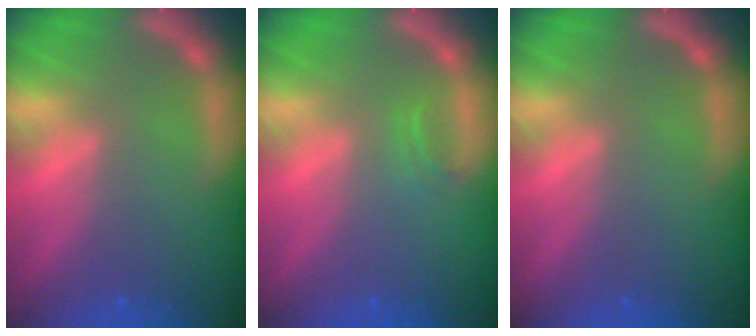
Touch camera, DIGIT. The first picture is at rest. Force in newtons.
{"total": 0.9}
{"total": 0.0}